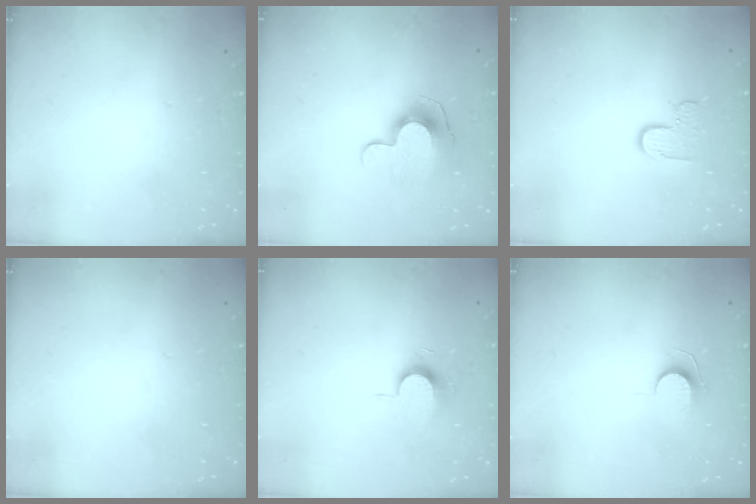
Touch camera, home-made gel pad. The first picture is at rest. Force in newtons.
{"total": 11.5, "press": 11.5, "slide": 0.7}
{"total": 6.2, "press": 6.2, "slide": 0.4}
{"total": 0.0}
{"total": 7.1, "press": 7.1, "slide": 0.7}
{"total": 5.7, "press": 5.7, "slide": 0.6}